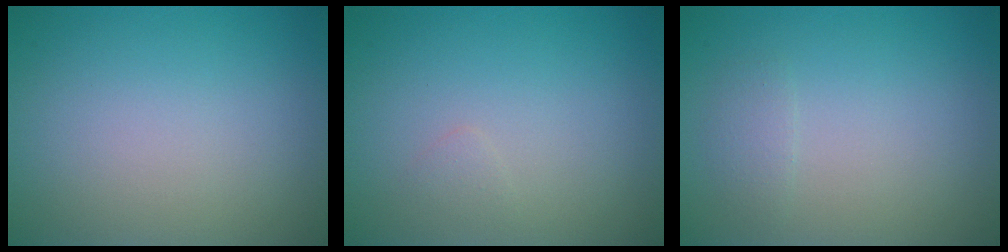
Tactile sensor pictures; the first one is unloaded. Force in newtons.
{"total": 0.6, "press": 0.6, "slide": 0.0}
{"total": 0.9, "press": 0.9, "slide": 0.0}